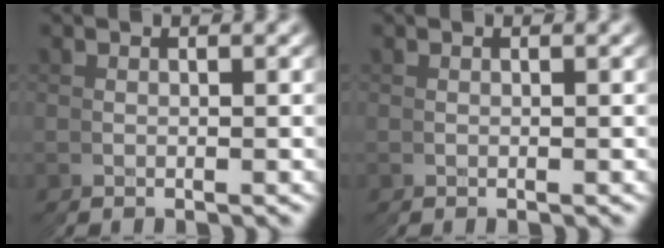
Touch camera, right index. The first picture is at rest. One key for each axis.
{"total": 0.0}